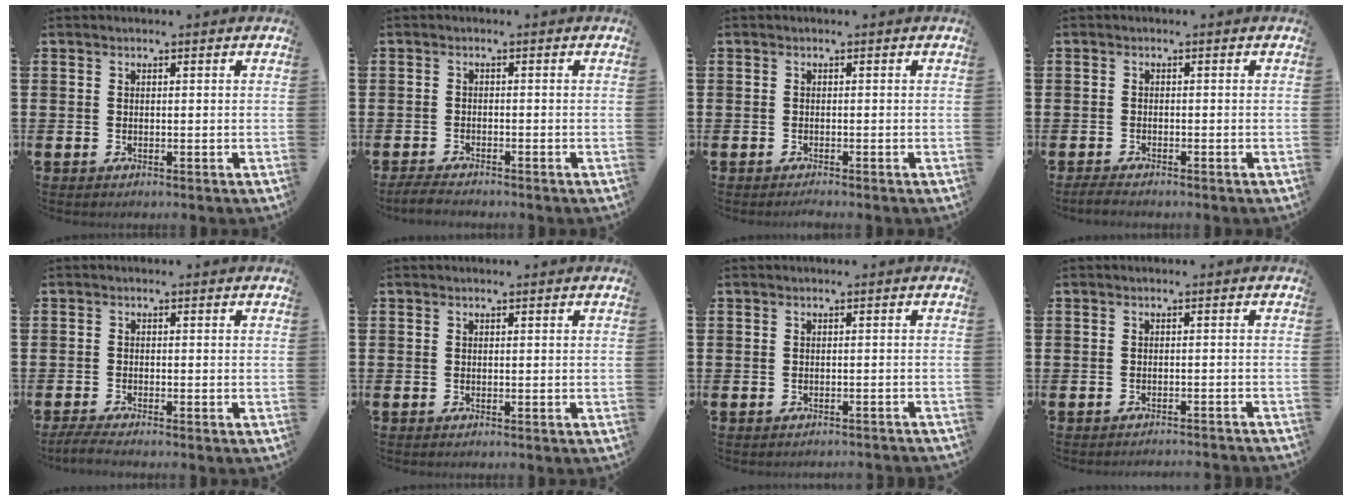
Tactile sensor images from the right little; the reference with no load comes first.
{"total": 1.5, "force": [-1.5, 0.1, 0.4], "torque": [-0.010, 0.003, -0.030]}
{"total": 0.6, "force": [-0.5, -0.1, 0.2], "torque": [-0.004, -0.003, -0.010]}
{"total": 1.0, "force": [-1.0, 0.1, 0.3], "torque": [-0.008, 0.000, -0.020]}
{"total": 1.5, "force": [-1.3, 0.0, 0.8], "torque": [-0.014, 0.000, -0.026]}
{"total": 0.0}
{"total": 0.7, "force": [-0.7, -0.1, 0.0], "torque": [0.001, 0.002, -0.015]}
{"total": 1.1, "force": [-1.1, -0.2, -0.1], "torque": [0.001, 0.004, -0.023]}